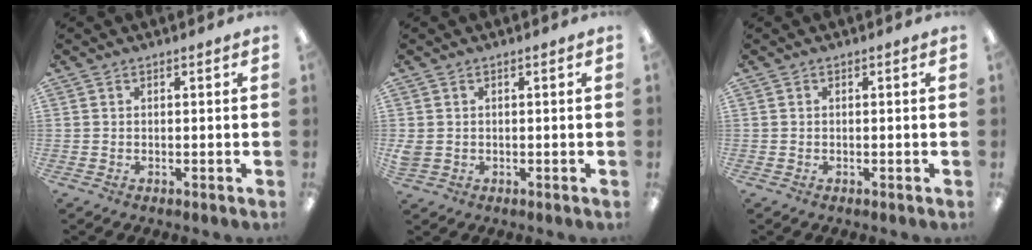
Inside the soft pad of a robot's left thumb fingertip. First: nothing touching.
{"total": 2.1, "force": [0.3, 1.8, 0.9], "torque": [-0.018, 0.004, 0.005]}
{"total": 0.0}